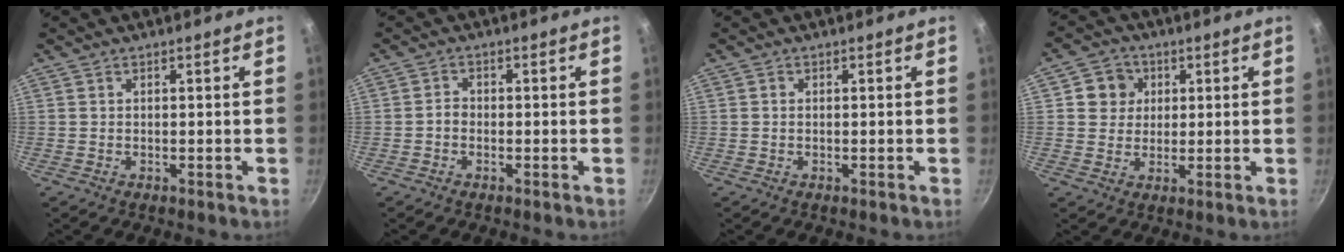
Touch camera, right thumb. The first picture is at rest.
{"total": 1.6, "force": [-0.6, 1.2, 0.9], "torque": [-0.014, 0.012, -0.015]}
{"total": 0.6, "force": [0.0, 0.4, 0.3], "torque": [-0.006, 0.003, -0.001]}
{"total": 6.1, "force": [1.7, 5.6, 1.6], "torque": [0.013, 0.003, 0.020]}